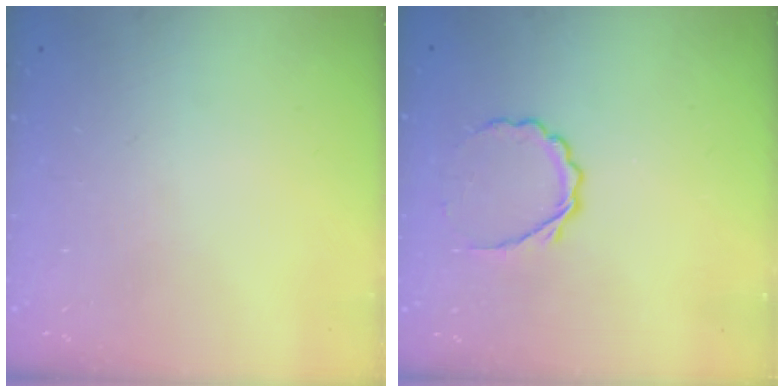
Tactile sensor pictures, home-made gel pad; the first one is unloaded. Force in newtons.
{"total": 5.3, "press": 5.2, "slide": 1.3}